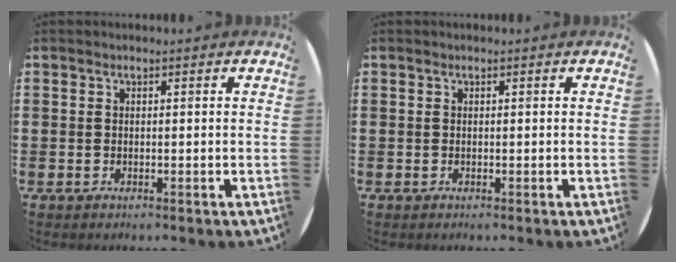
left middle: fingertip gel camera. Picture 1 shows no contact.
{"total": 0.0}